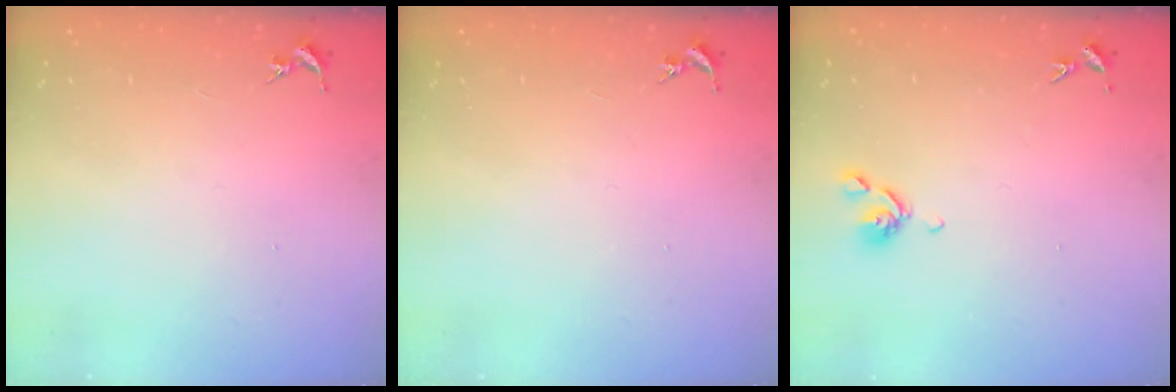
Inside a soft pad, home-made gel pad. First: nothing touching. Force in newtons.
{"total": 0.0}
{"total": 6.7, "press": 6.6, "slide": 1.5}